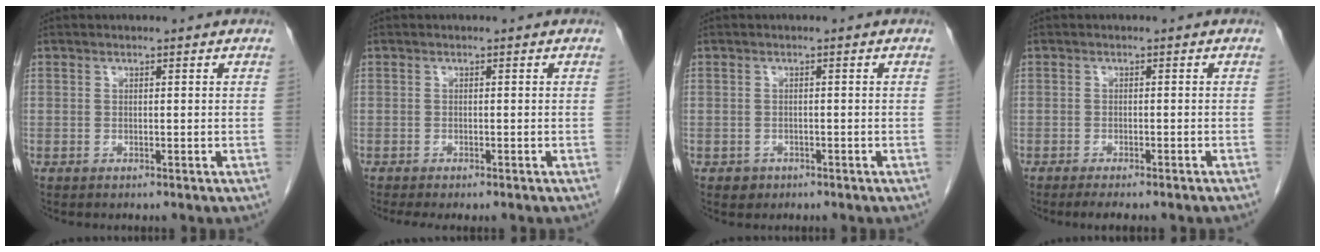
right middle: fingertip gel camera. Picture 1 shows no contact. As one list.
[{"total": 3.1, "force": [-2.6, 0.6, 1.7], "torque": [-0.022, -0.008, -0.034]}, {"total": 1.4, "force": [-0.8, 1.1, 0.1], "torque": [-0.002, 0.005, -0.008]}, {"total": 6.0, "force": [-5.1, 0.6, 3.1], "torque": [-0.032, -0.007, -0.067]}]